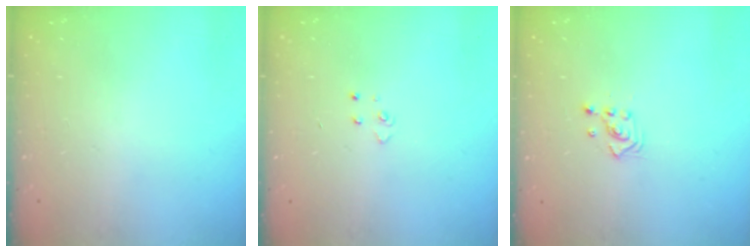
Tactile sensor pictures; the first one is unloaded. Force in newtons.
{"total": 4.0, "press": 4.0, "slide": 0.5}
{"total": 2.4, "press": 2.4, "slide": 0.3}